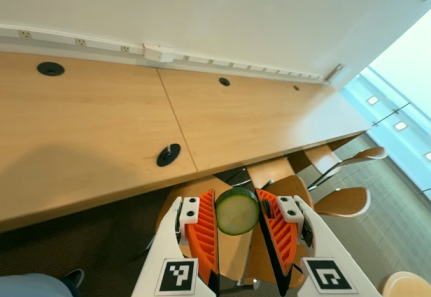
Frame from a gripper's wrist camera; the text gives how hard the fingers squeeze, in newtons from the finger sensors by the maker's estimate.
{"total": 8.8, "left": 9.0, "right": 8.6}